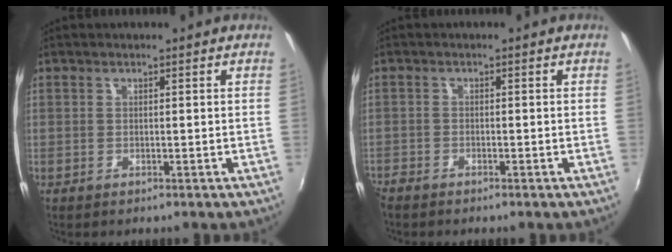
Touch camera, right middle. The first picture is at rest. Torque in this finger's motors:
{"motor_torque": [0.55, -0.67, 0.26, 0.15]}